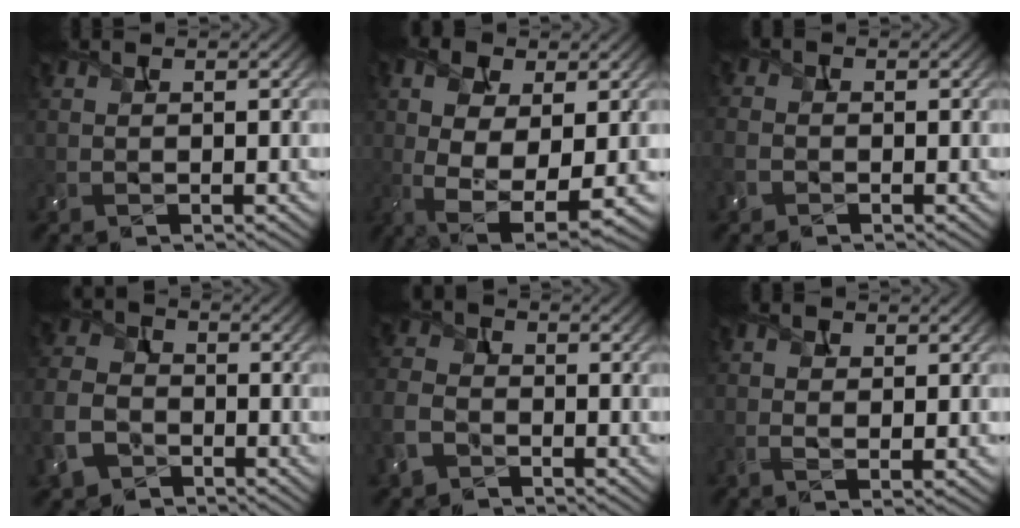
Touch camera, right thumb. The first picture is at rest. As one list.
[{"total": 10.0, "force": [-1.0, 4.6, 8.8], "torque": [-0.188, -0.010, -0.010]}, {"total": 2.4, "force": [-1.1, 1.7, 1.2], "torque": [-0.037, -0.001, -0.034]}, {"total": 7.8, "force": [-4.0, 5.6, 3.6], "torque": [-0.112, -0.020, -0.090]}, {"total": 5.6, "force": [-3.0, 3.9, 2.6], "torque": [-0.082, -0.007, -0.074]}, {"total": 2.0, "force": [0.7, 1.0, 1.6], "torque": [-0.036, 0.002, 0.012]}]